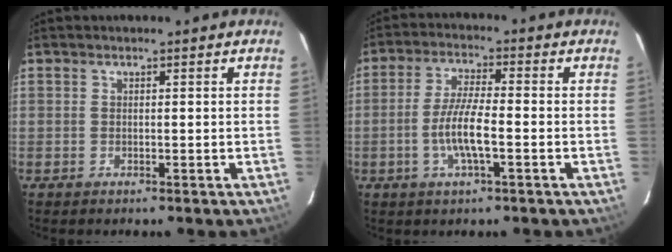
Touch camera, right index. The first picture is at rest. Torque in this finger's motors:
{"motor_torque": [0.72, -0.38, 0.44, 0.15]}